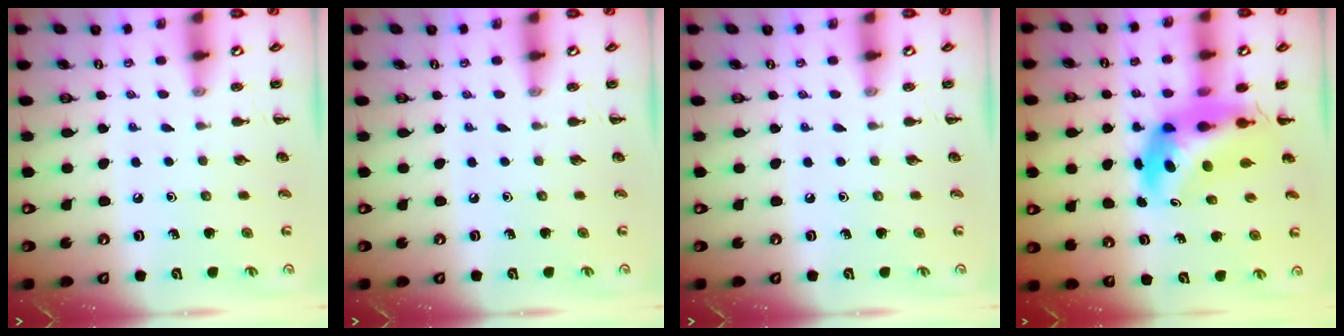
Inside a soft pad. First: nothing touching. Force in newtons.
{"total": 0.0}
{"total": 0.0}
{"total": 7.5, "press": 7.1, "slide": 2.2}